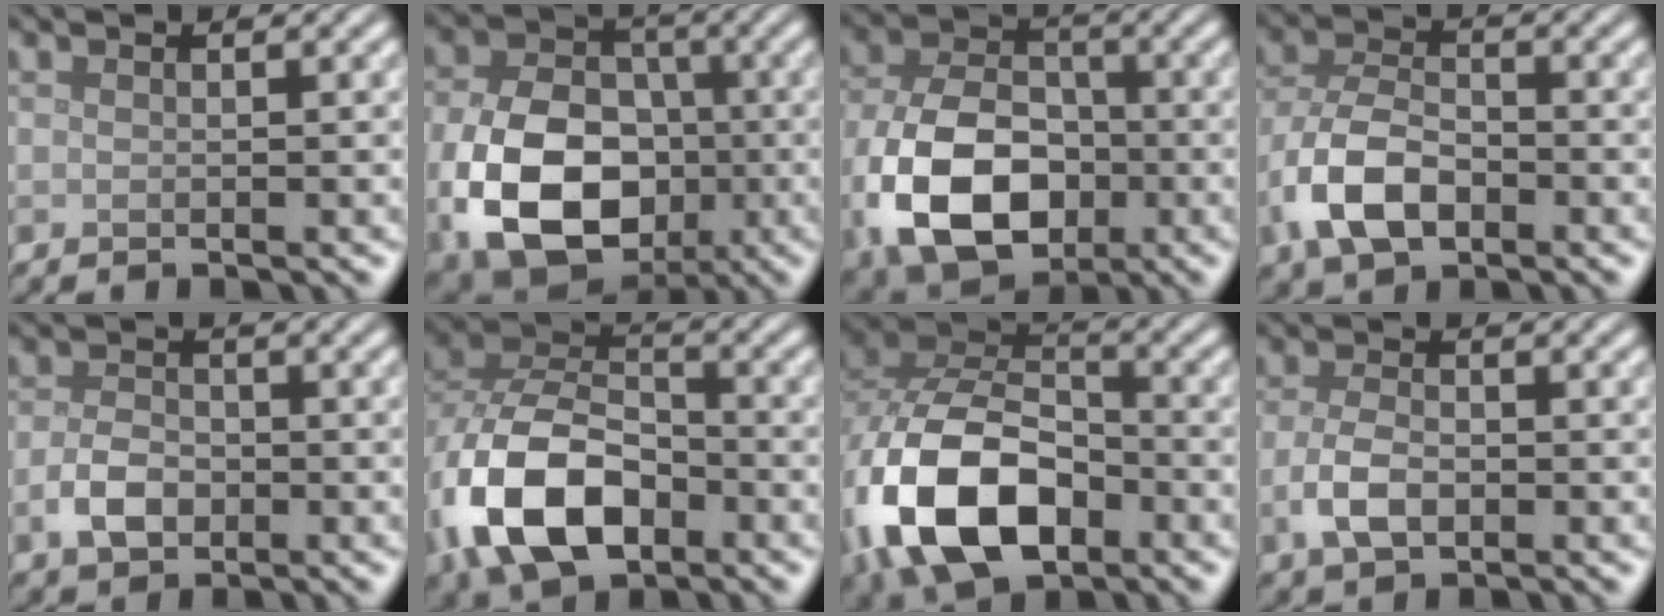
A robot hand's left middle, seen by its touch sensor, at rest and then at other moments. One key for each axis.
{"total": 12.1, "fx": -2.7, "fy": 8.8, "fz": 7.9, "tx": -0.160, "ty": -0.034, "tz": -0.046}
{"total": 11.0, "fx": -3.1, "fy": 7.5, "fz": 7.4, "tx": -0.165, "ty": -0.020, "tz": -0.059}
{"total": 6.3, "fx": -2.5, "fy": 3.8, "fz": 4.5, "tx": -0.097, "ty": -0.002, "tz": -0.056}
{"total": 3.0, "fx": -1.0, "fy": 2.1, "fz": 1.9, "tx": -0.038, "ty": -0.001, "tz": -0.022}
{"total": 10.4, "fx": -3.8, "fy": 6.5, "fz": 7.1, "tx": -0.156, "ty": -0.006, "tz": -0.075}
{"total": 12.8, "fx": -4.7, "fy": 8.0, "fz": 8.8, "tx": -0.201, "ty": -0.019, "tz": -0.088}
{"total": 3.2, "fx": -0.8, "fy": 1.9, "fz": 2.5, "tx": -0.053, "ty": -0.004, "tz": -0.016}